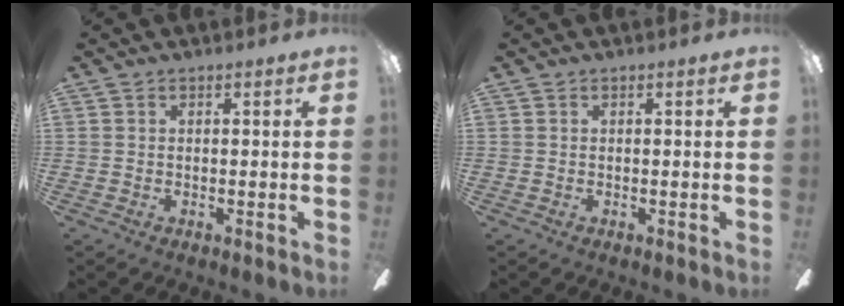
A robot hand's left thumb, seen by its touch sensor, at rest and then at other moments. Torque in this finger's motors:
{"motor_torque": [0.00, 0.00, -0.12, 0.15, 0.00]}